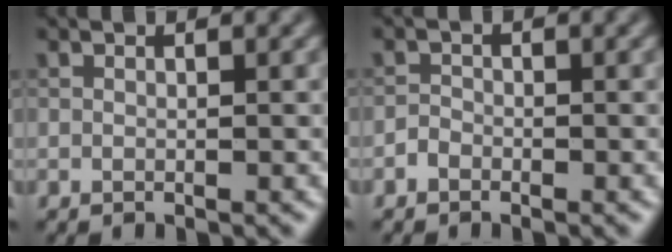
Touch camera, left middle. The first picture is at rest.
{"total": 0.9, "force": [-0.6, 0.6, 0.2], "torque": [-0.001, 0.000, -0.014]}